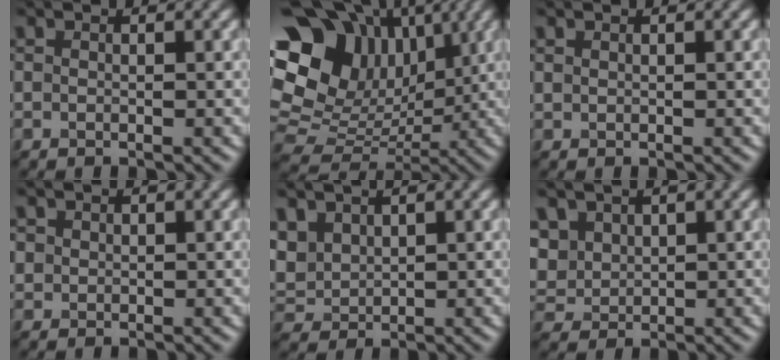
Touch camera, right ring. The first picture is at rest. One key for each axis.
{"total": 20.0, "fx": 6.3, "fy": 16.6, "fz": 9.2, "tx": -0.199, "ty": 0.054, "tz": 0.110}
{"total": 0.9, "fx": 0.1, "fy": -0.6, "fz": -0.7, "tx": 0.006, "ty": 0.002, "tz": 0.011}
{"total": 0.8, "fx": 0.3, "fy": 0.3, "fz": -0.7, "tx": 0.011, "ty": 0.008, "tz": 0.015}
{"total": 2.4, "fx": 1.9, "fy": 1.5, "fz": 0.2, "tx": -0.031, "ty": 0.007, "tz": 0.058}
{"total": 2.5, "fx": 1.7, "fy": 1.8, "fz": 0.2, "tx": -0.030, "ty": 0.011, "tz": 0.057}